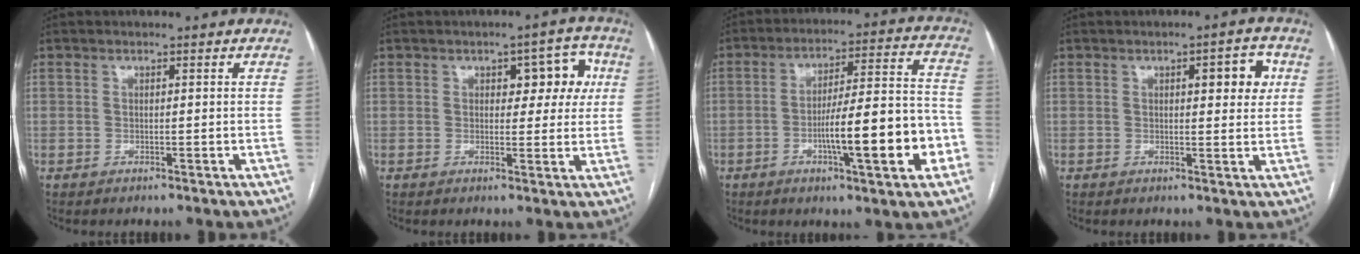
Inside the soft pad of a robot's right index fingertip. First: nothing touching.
{"total": 6.2, "force": [1.7, 3.1, 5.1], "torque": [-0.051, 0.023, 0.022]}
{"total": 15.7, "force": [-4.9, 2.1, 14.8], "torque": [-0.224, 0.016, -0.071]}
{"total": 5.1, "force": [1.6, 1.5, 4.6], "torque": [-0.058, 0.008, 0.018]}